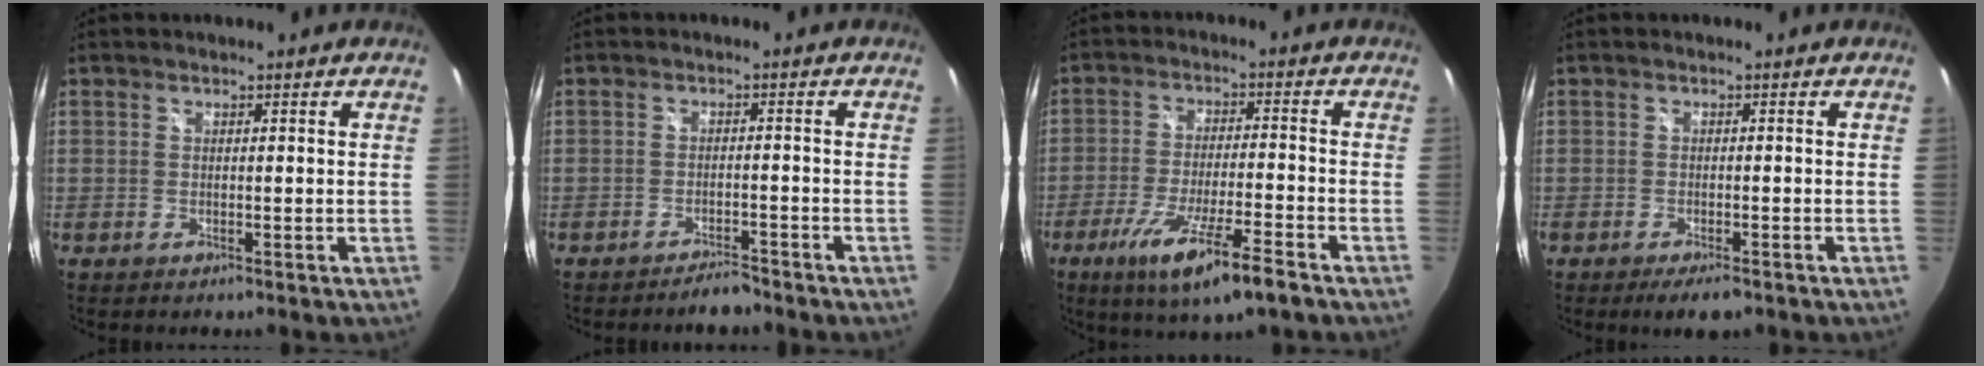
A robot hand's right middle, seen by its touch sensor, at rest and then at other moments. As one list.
[{"total": 3.1, "force": [-2.9, 0.8, 0.9], "torque": [-0.026, -0.003, -0.046]}, {"total": 12.6, "force": [-7.7, 1.1, 9.9], "torque": [-0.198, -0.035, -0.135]}, {"total": 4.1, "force": [-2.9, 1.3, 2.6], "torque": [-0.053, -0.013, -0.047]}]